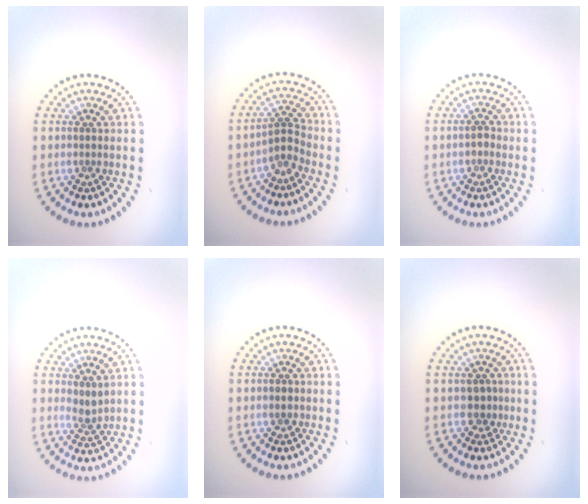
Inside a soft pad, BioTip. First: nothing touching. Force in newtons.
{"total": 2.2, "press": 1.5, "slide": 1.6}
{"total": 0.8, "press": 0.8, "slide": 0.2}
{"total": 1.6, "press": 1.4, "slide": 0.8}
{"total": 0.9, "press": 0.8, "slide": 0.3}
{"total": 1.4, "press": 1.2, "slide": 0.8}